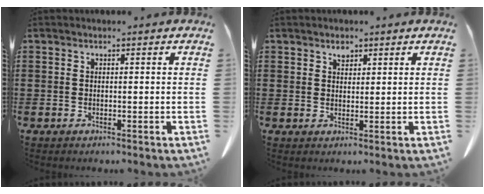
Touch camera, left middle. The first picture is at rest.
{"total": 1.8, "force": [1.4, 0.9, 0.7], "torque": [-0.008, -0.001, 0.025]}